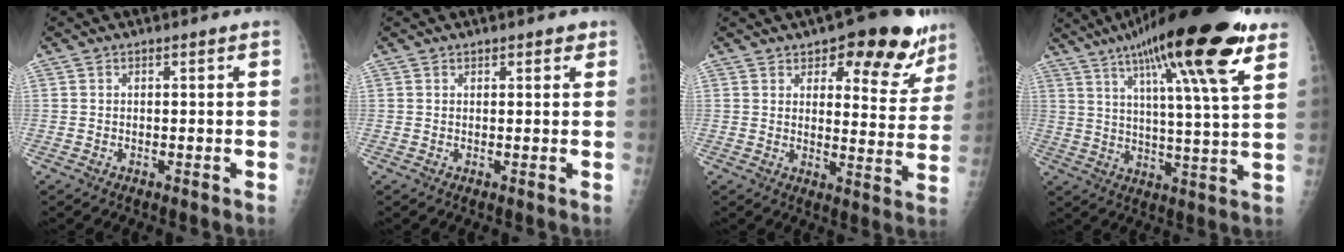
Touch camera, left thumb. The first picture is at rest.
{"total": 1.4, "force": [0.9, 0.8, 0.7], "torque": [0.004, -0.002, 0.008]}
{"total": 14.9, "force": [9.7, 6.7, 9.0], "torque": [-0.046, -0.051, 0.125]}
{"total": 23.2, "force": [13.4, 3.5, 18.6], "torque": [-0.282, -0.030, 0.203]}